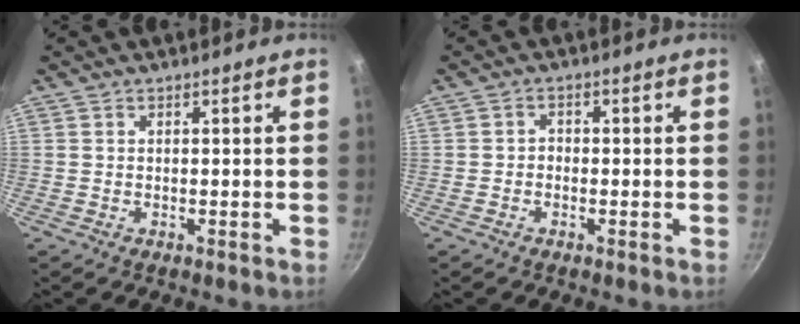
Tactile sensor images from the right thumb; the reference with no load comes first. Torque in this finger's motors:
{"motor_torque": [-0.61, -0.34, 0.19, -0.05, -0.01]}